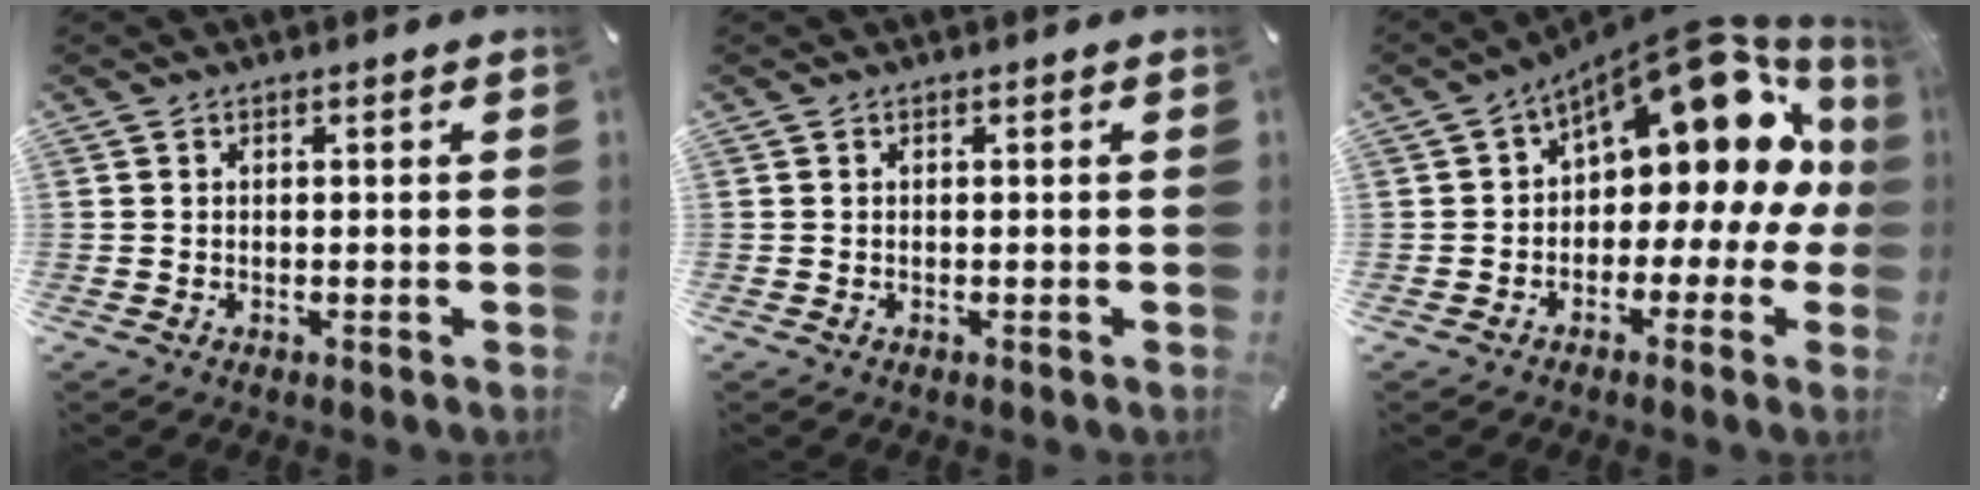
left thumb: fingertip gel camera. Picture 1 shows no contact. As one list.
[{"total": 0.0}, {"total": 15.9, "force": [8.8, 7.7, 10.8], "torque": [-0.150, -0.076, 0.145]}]